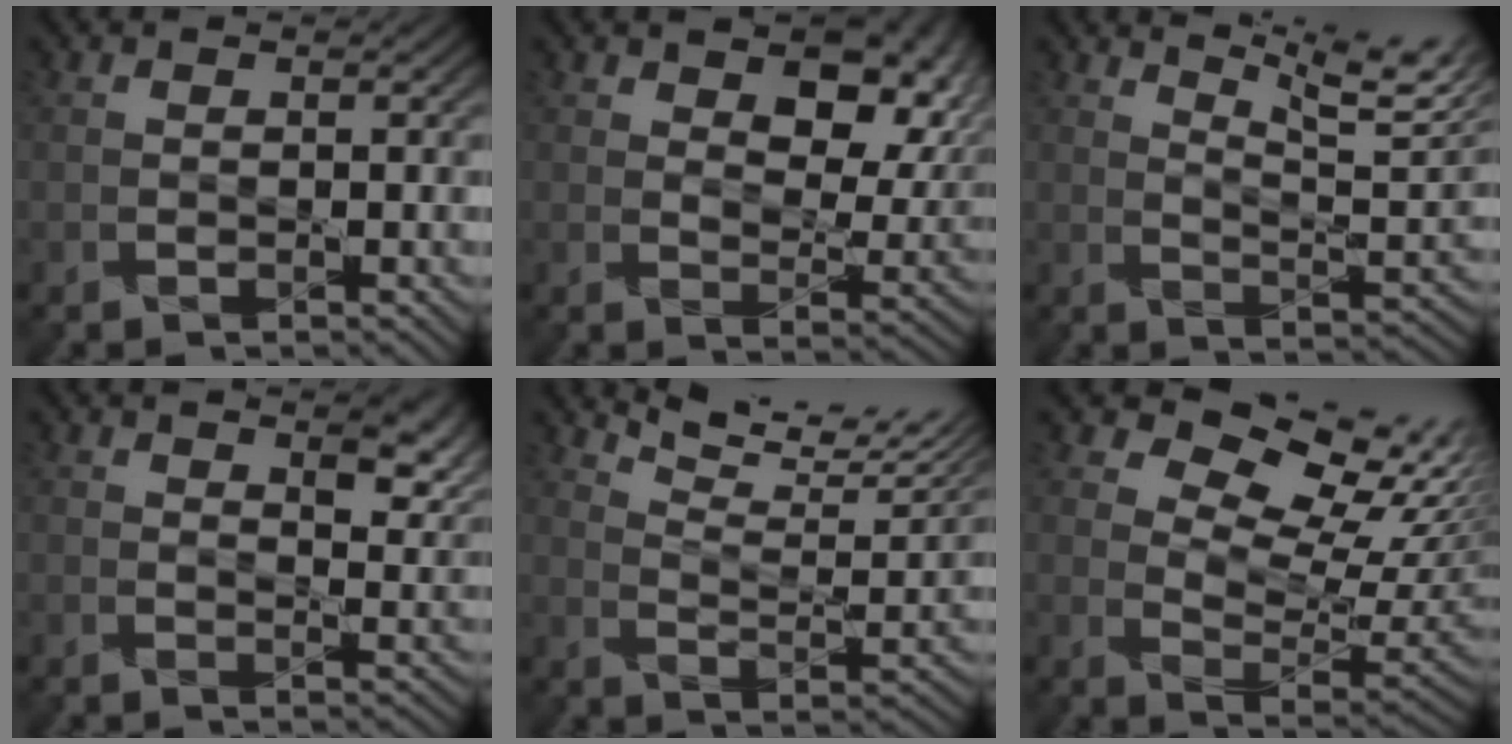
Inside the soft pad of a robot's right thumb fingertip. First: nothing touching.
{"total": 9.1, "force": [4.0, 4.9, 6.6], "torque": [-0.107, -0.010, 0.063]}
{"total": 10.1, "force": [7.4, 1.9, 6.7], "torque": [-0.112, 0.007, 0.102]}
{"total": 5.0, "force": [3.2, 1.7, 3.4], "torque": [-0.058, -0.002, 0.051]}
{"total": 9.0, "force": [7.9, 1.5, 4.1], "torque": [-0.097, -0.002, 0.128]}
{"total": 12.9, "force": [7.8, 6.5, 8.0], "torque": [-0.148, 0.014, 0.114]}